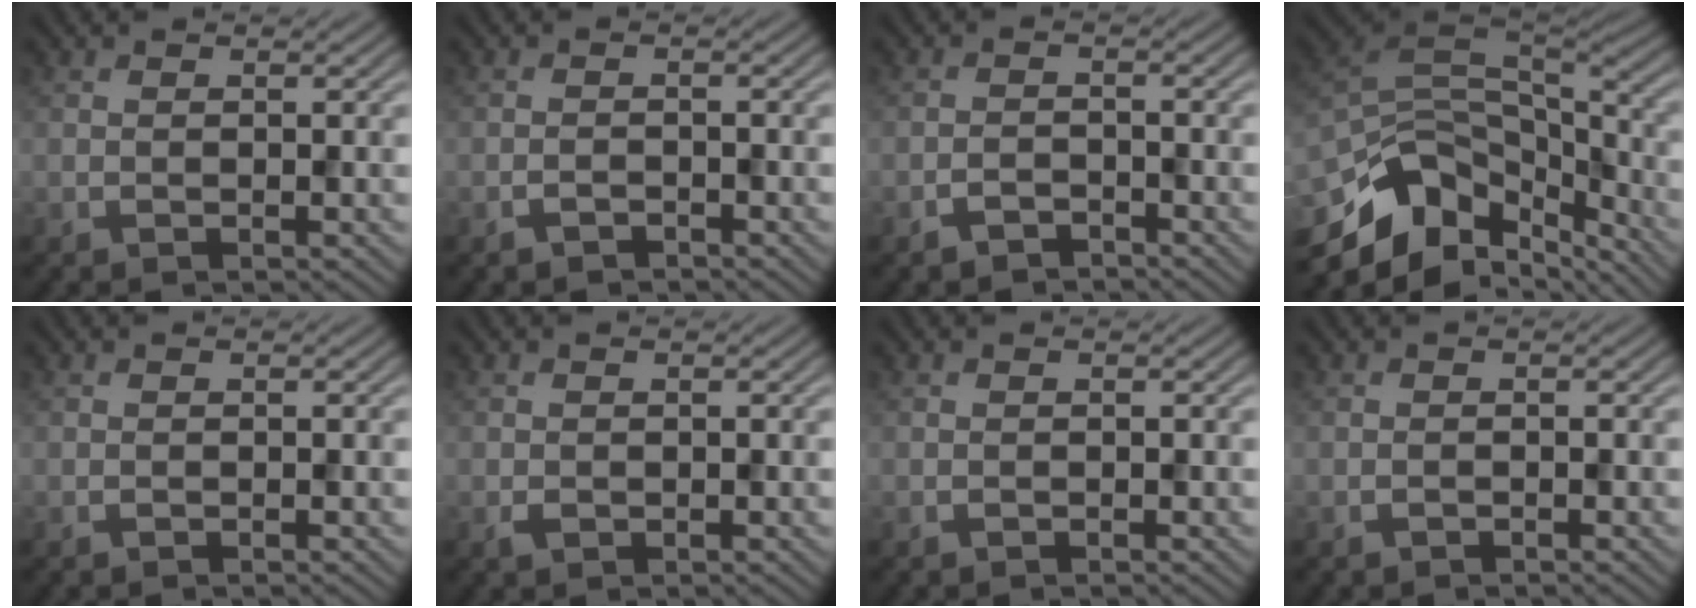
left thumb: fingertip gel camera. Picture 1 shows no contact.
{"total": 1.1, "force": [-1.0, 0.3, 0.2], "torque": [-0.008, 0.002, -0.020]}
{"total": 1.8, "force": [-1.7, 0.6, 0.4], "torque": [-0.010, 0.005, -0.035]}
{"total": 12.7, "force": [-7.0, 6.7, 8.2], "torque": [-0.199, -0.011, -0.116]}
{"total": 0.0}
{"total": 0.8, "force": [-0.3, 0.7, 0.4], "torque": [-0.012, -0.004, -0.002]}
{"total": 0.0}
{"total": 0.5, "force": [-0.5, 0.1, 0.1], "torque": [-0.005, -0.001, -0.007]}